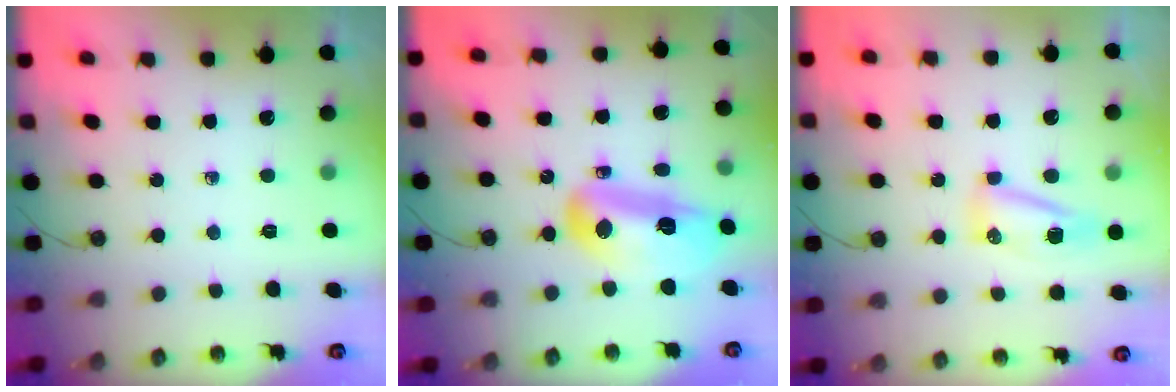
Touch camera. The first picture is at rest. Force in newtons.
{"total": 26.1, "press": 20.0, "slide": 16.7}
{"total": 7.0, "press": 7.0, "slide": 0.6}